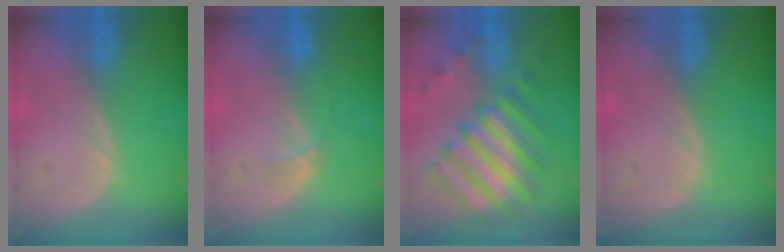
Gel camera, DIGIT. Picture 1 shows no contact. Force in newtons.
{"total": 1.3, "press": 1.3, "slide": 0.1}
{"total": 10.2, "press": 9.9, "slide": 2.6}
{"total": 0.0}